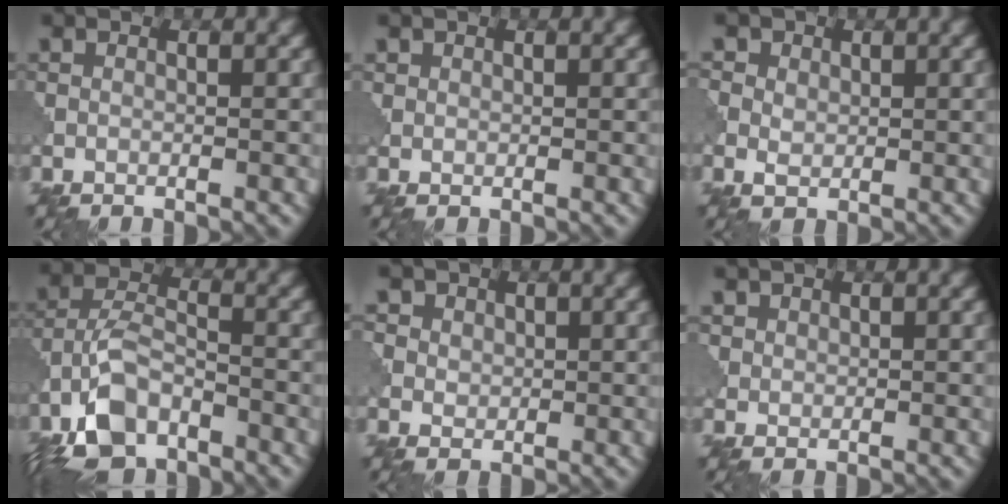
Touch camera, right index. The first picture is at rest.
{"total": 0.9, "force": [0.4, 0.7, 0.2], "torque": [-0.003, 0.001, 0.009]}
{"total": 4.1, "force": [1.3, 3.3, 2.0], "torque": [-0.031, 0.016, 0.004]}
{"total": 7.3, "force": [-4.7, 3.4, 4.4], "torque": [-0.085, 0.003, -0.101]}
{"total": 4.8, "force": [2.2, 3.8, 1.9], "torque": [-0.042, 0.012, 0.028]}
{"total": 1.6, "force": [0.8, 1.3, 0.4], "torque": [-0.006, -0.005, 0.018]}